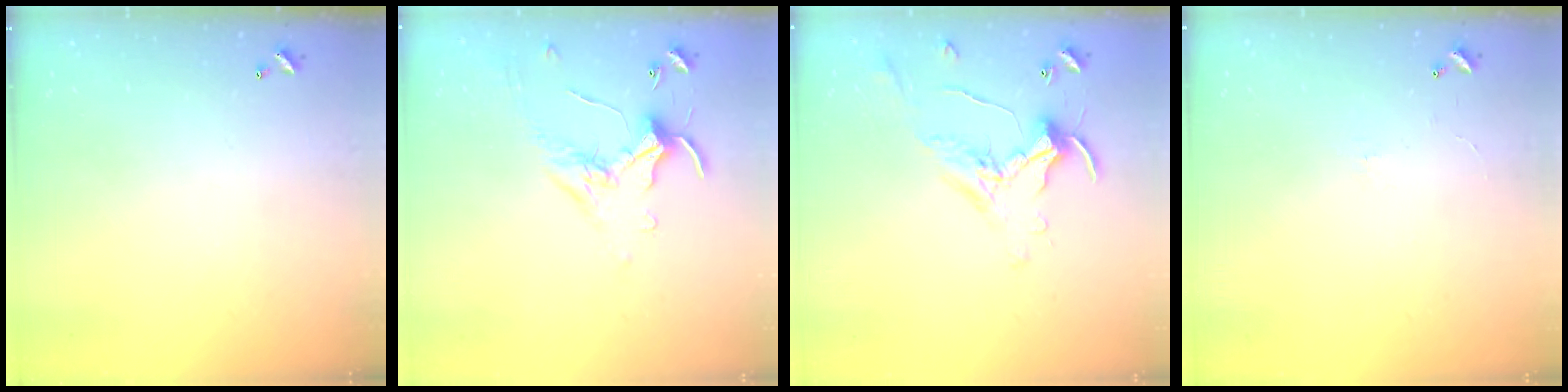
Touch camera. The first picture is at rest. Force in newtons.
{"total": 0.0}
{"total": 0.8, "press": 0.8, "slide": 0.2}
{"total": 1.8, "press": 1.7, "slide": 0.4}